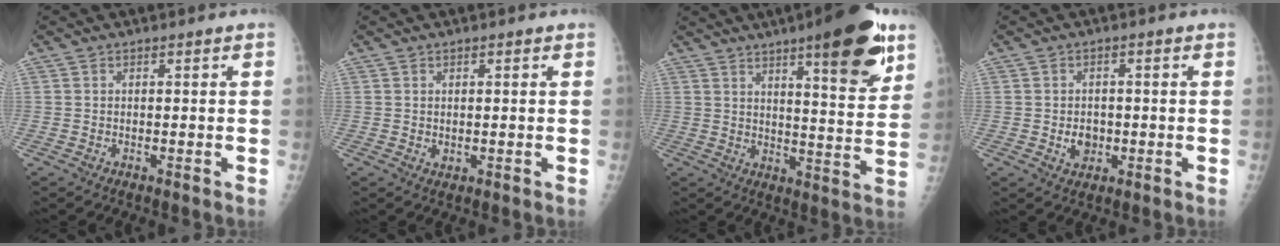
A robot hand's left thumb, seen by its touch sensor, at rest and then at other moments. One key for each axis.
{"total": 1.1, "fx": 0.2, "fy": 0.7, "fz": 0.7, "tx": -0.010, "ty": -0.002, "tz": 0.006}
{"total": 17.4, "fx": 10.1, "fy": 4.0, "fz": 13.6, "tx": -0.158, "ty": -0.053, "tz": 0.143}
{"total": 3.8, "fx": -0.7, "fy": 3.2, "fz": 2.0, "tx": -0.015, "ty": 0.003, "tz": -0.007}